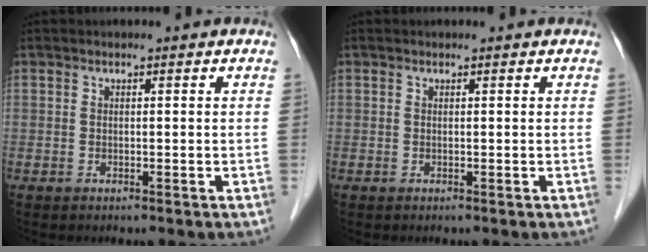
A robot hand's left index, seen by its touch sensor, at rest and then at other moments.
{"total": 0.0}